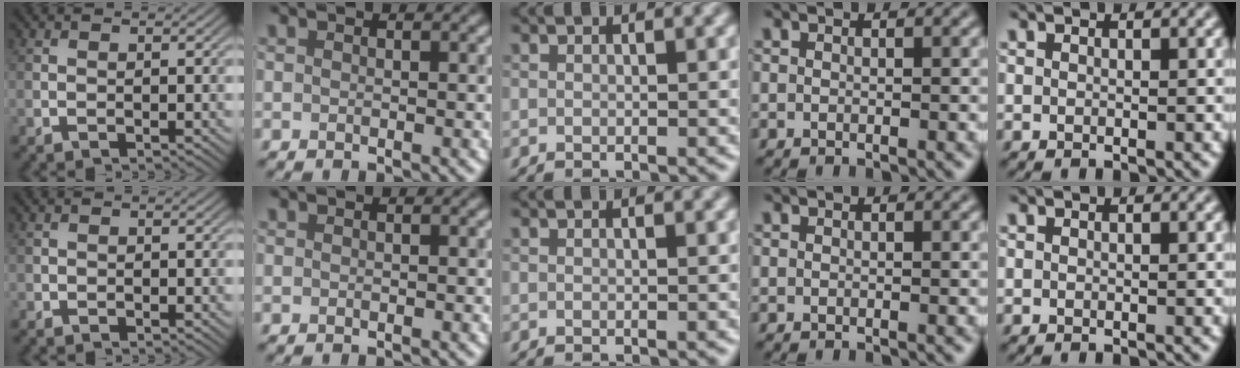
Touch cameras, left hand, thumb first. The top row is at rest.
{"thumb": {"total": 0.6, "force": [-0.3, 0.5, 0.0], "torque": [0.003, -0.003, -0.006]}}